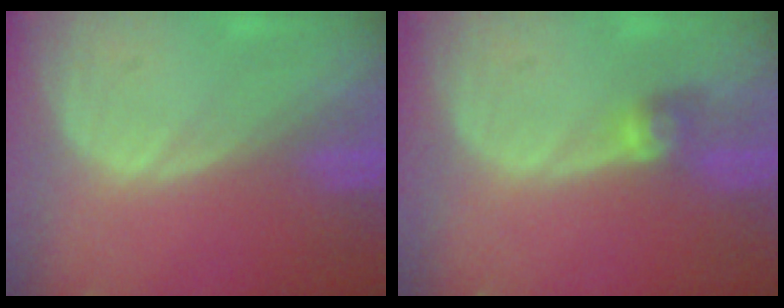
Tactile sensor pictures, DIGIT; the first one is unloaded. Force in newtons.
{"total": 2.6, "press": 2.5, "slide": 0.6}